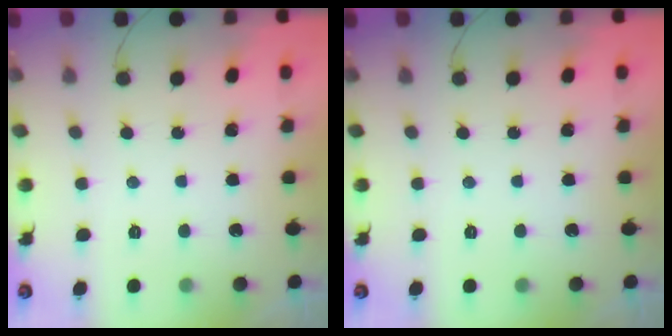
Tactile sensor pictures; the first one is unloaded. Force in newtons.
{"total": 0.0}